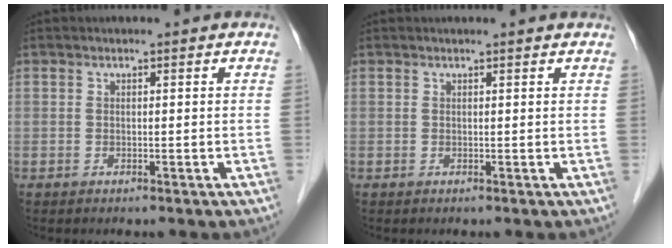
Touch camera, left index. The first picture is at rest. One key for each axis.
{"total": 1.8, "fx": 1.7, "fy": 0.0, "fz": 0.4, "tx": -0.011, "ty": 0.008, "tz": 0.018}